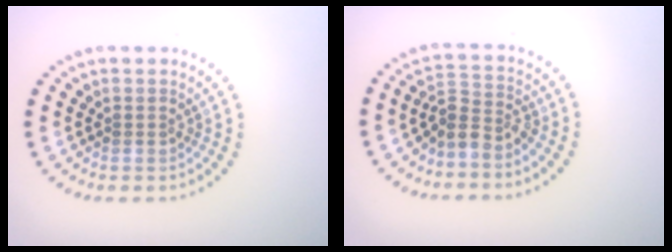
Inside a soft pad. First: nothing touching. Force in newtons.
{"total": 2.7, "press": 2.0, "slide": 1.9}